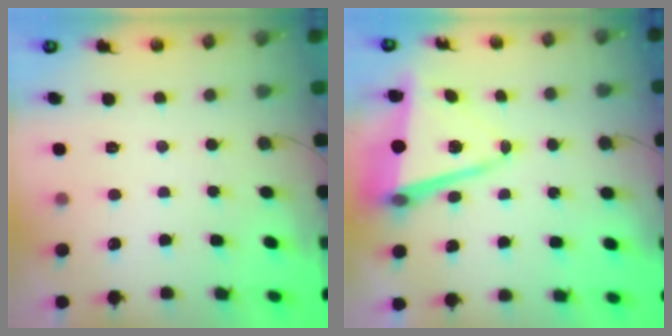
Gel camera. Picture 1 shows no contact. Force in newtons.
{"total": 9.8, "press": 9.7, "slide": 1.4}